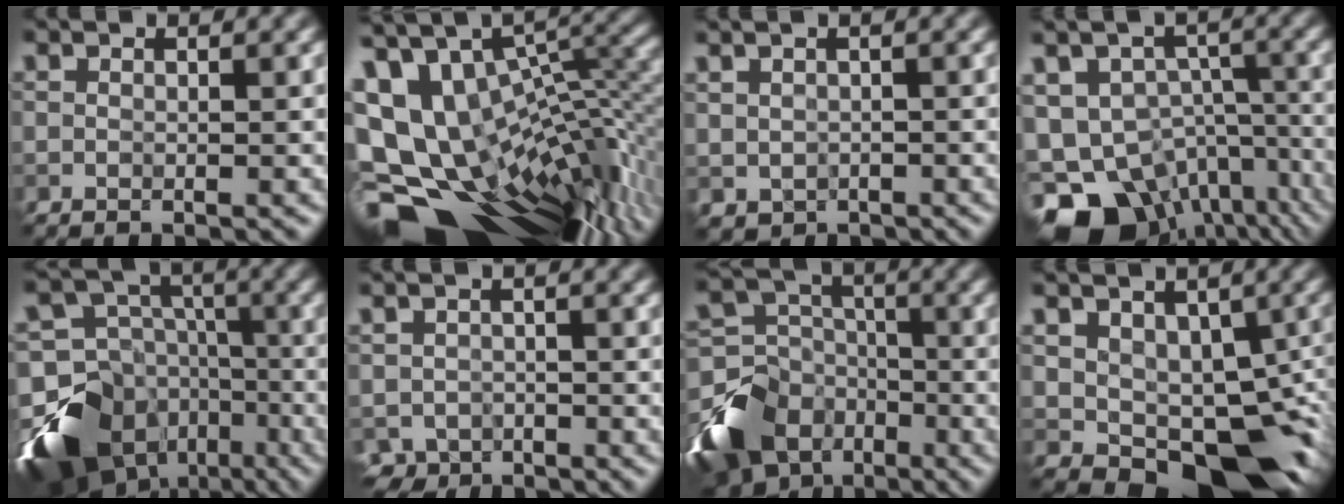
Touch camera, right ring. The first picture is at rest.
{"total": 16.7, "force": [-2.1, 10.1, 13.1], "torque": [-0.219, 0.010, 0.022]}
{"total": 1.8, "force": [0.0, 1.5, 0.9], "torque": [-0.013, -0.010, 0.005]}
{"total": 15.0, "force": [-8.4, 9.5, 8.0], "torque": [-0.159, -0.039, -0.091]}
{"total": 15.0, "force": [-8.2, 11.1, 5.9], "torque": [-0.151, -0.031, -0.108]}
{"total": 2.5, "force": [-1.5, 1.9, 0.6], "torque": [0.000, -0.010, -0.027]}
{"total": 10.3, "force": [-6.2, 7.0, 4.4], "torque": [-0.096, -0.006, -0.118]}
{"total": 9.2, "force": [-1.4, 5.8, 6.9], "torque": [-0.079, -0.016, -0.015]}